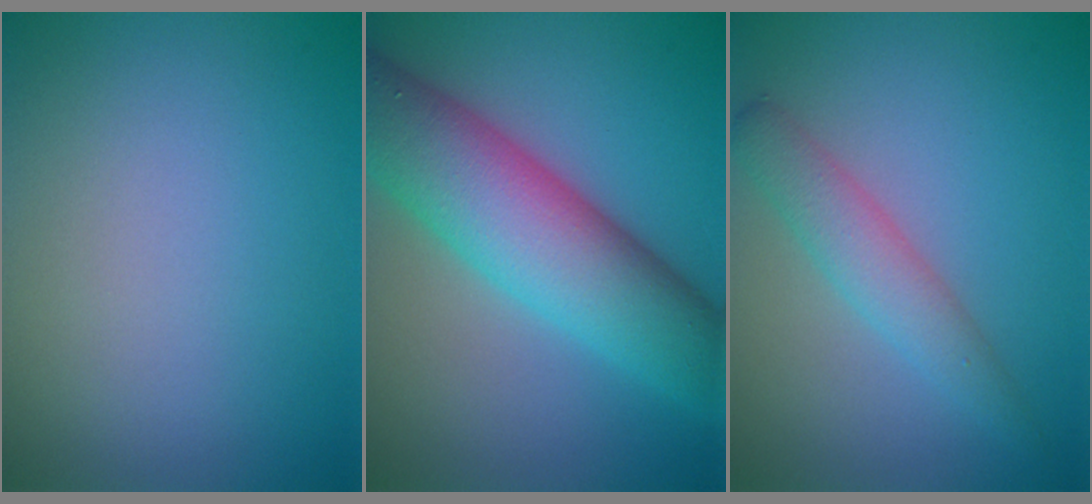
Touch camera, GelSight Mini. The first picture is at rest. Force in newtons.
{"total": 10.7, "press": 10.7, "slide": 0.2}
{"total": 3.1, "press": 3.1, "slide": 0.1}